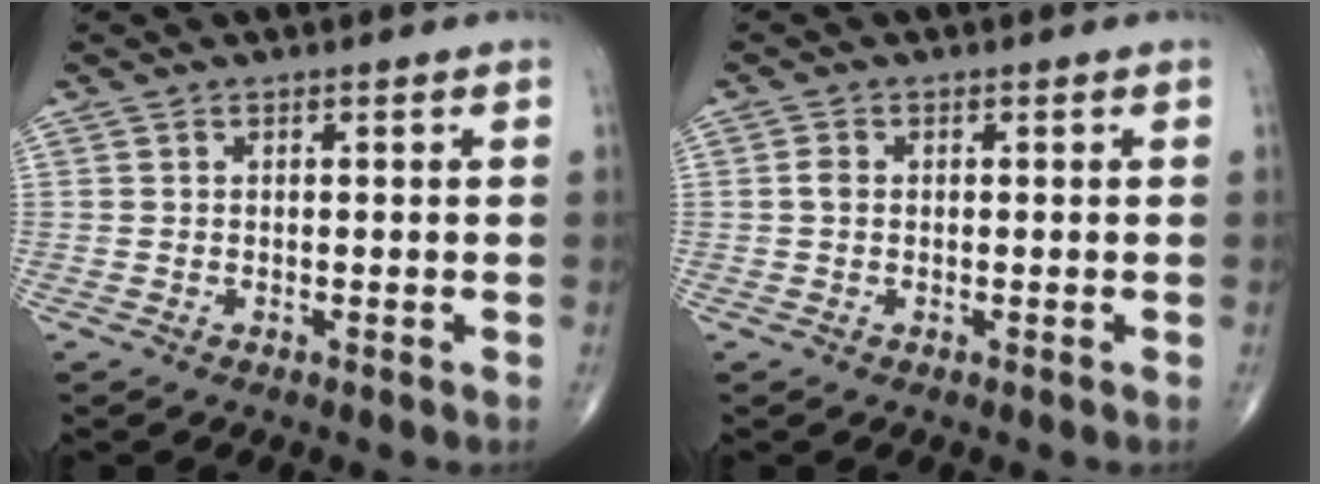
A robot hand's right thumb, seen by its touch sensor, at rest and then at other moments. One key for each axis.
{"total": 1.3, "fx": 0.0, "fy": 1.0, "fz": 0.9, "tx": -0.014, "ty": 0.001, "tz": -0.003}